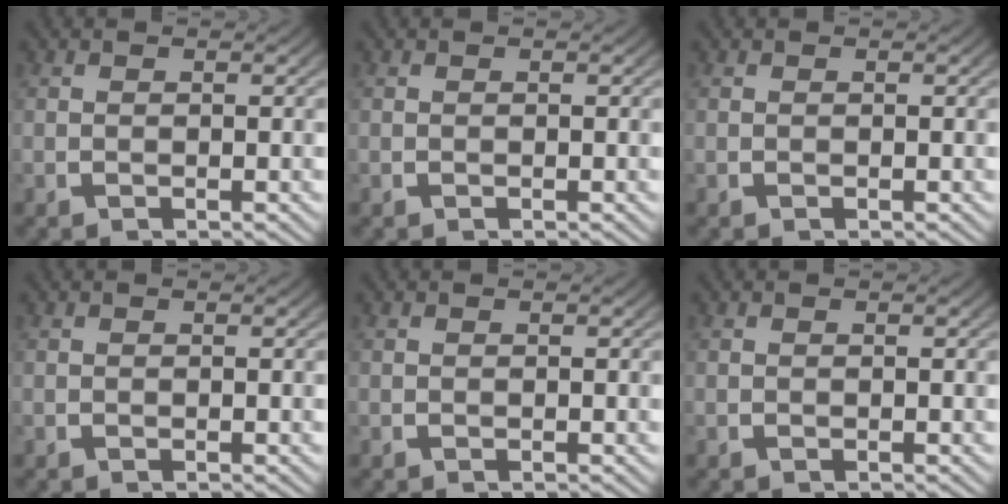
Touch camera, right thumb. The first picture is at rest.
{"total": 0.0}
{"total": 0.0}
{"total": 0.0}
{"total": 0.0}
{"total": 0.0}